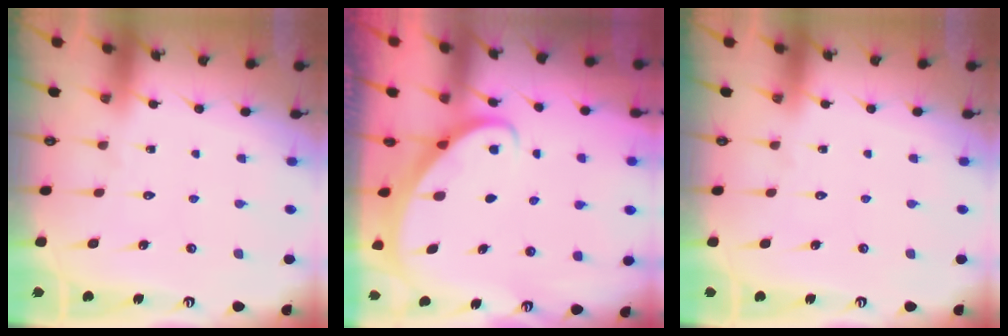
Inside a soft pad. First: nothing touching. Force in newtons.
{"total": 2.5, "press": 2.5, "slide": 0.3}
{"total": 0.0}